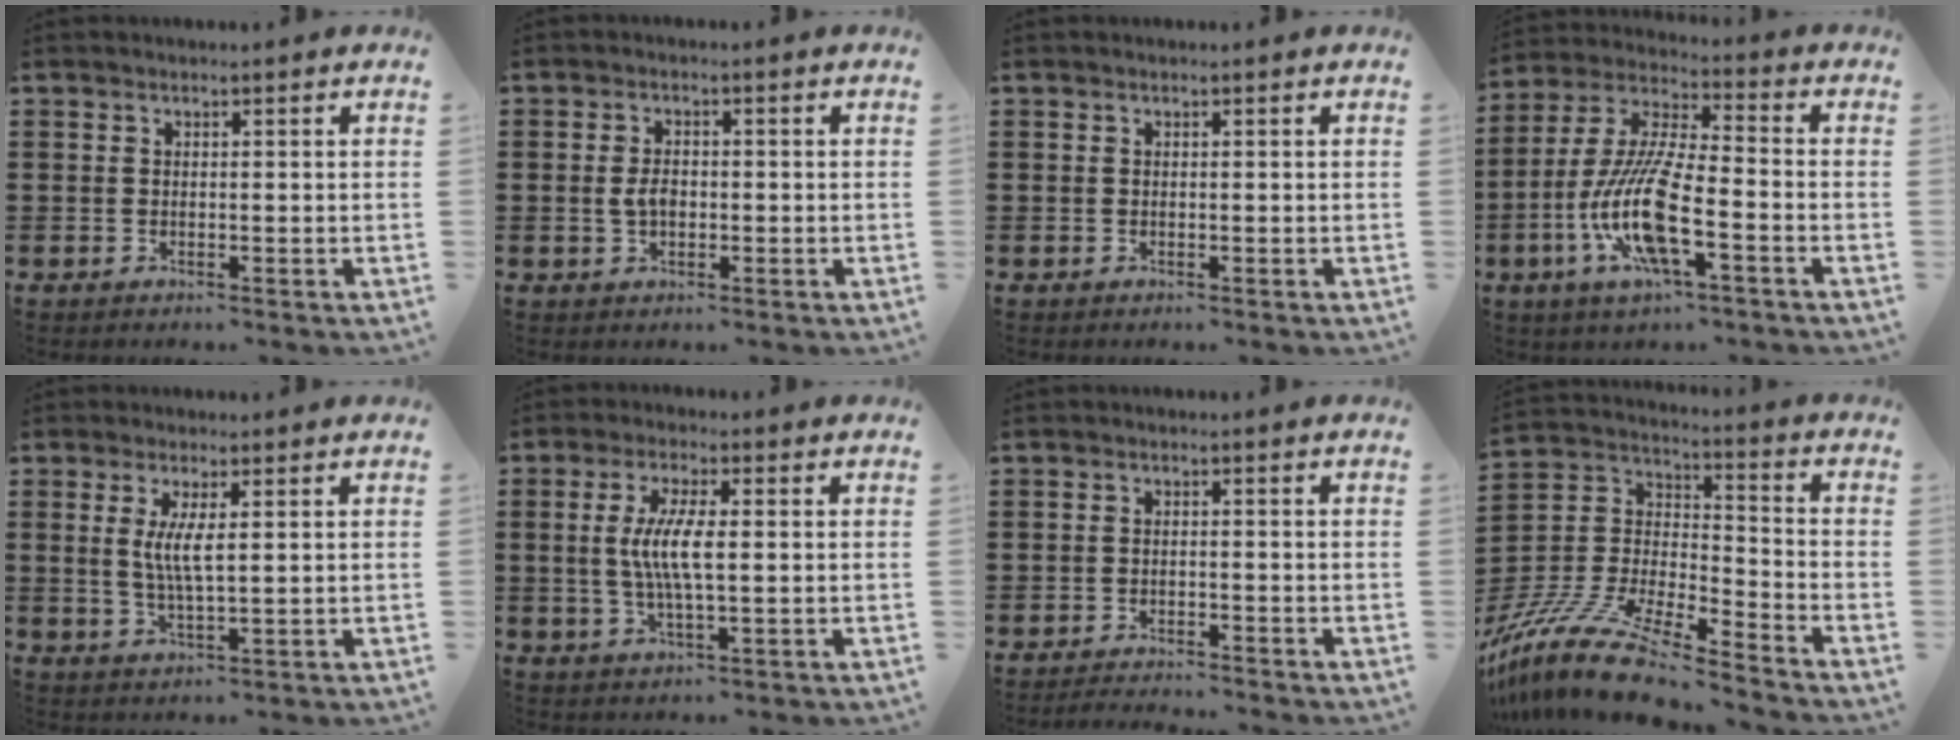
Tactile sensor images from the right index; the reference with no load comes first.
{"total": 2.8, "force": [-0.2, 1.5, 2.4], "torque": [-0.056, -0.001, -0.006]}
{"total": 0.0}
{"total": 12.7, "force": [-4.9, 2.7, 11.4], "torque": [-0.262, -0.015, -0.100]}
{"total": 4.7, "force": [1.2, 0.9, 4.5], "torque": [-0.087, 0.001, 0.021]}
{"total": 6.5, "force": [0.6, 1.4, 6.3], "torque": [-0.129, -0.002, 0.005]}
{"total": 1.6, "force": [-1.5, -0.4, 0.1], "torque": [-0.002, 0.001, -0.031]}
{"total": 13.3, "force": [-11.7, 1.1, 6.2], "torque": [-0.142, 0.016, -0.236]}